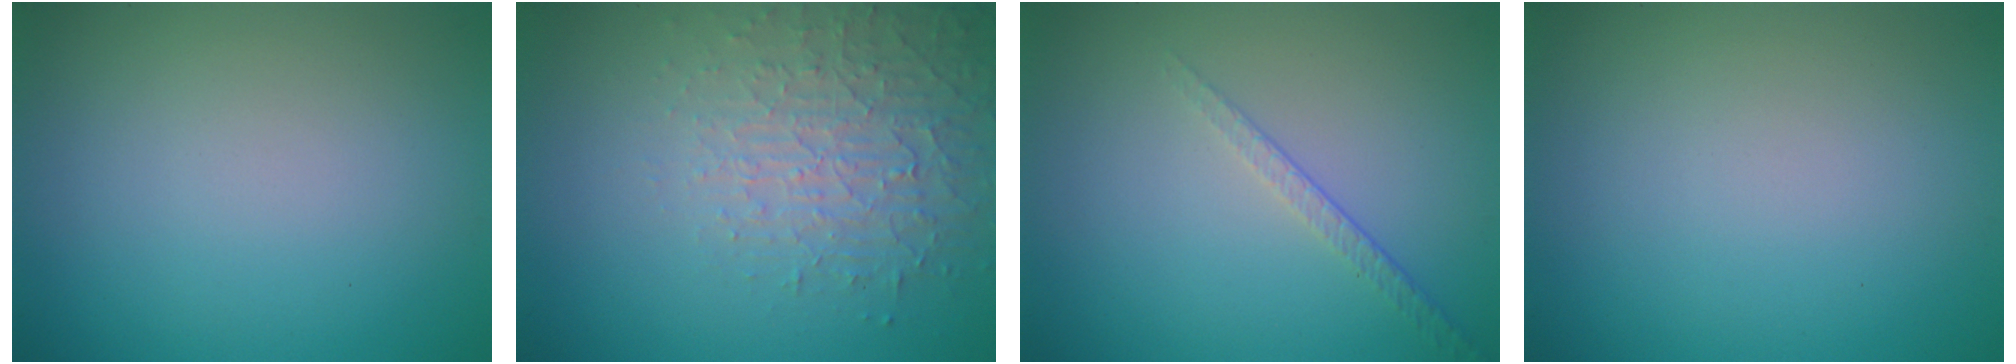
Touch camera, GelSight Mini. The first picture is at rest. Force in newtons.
{"total": 4.8, "press": 3.5, "slide": 3.3}
{"total": 1.4, "press": 0.8, "slide": 1.1}
{"total": 0.0}